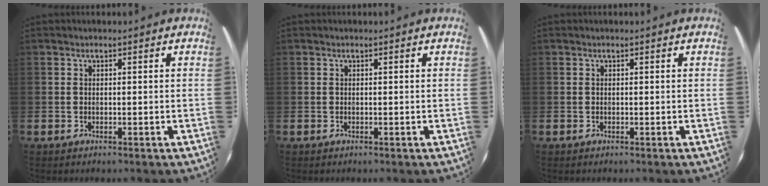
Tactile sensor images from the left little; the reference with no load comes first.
{"total": 0.0}
{"total": 0.0}